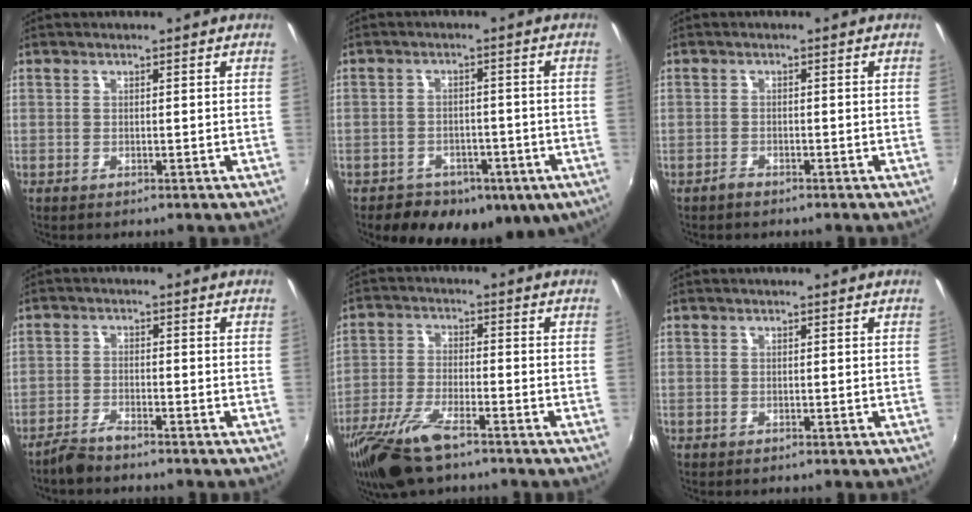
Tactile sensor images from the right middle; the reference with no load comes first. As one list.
[{"total": 16.3, "force": [-10.0, 9.8, 8.3], "torque": [-0.177, -0.003, -0.122]}, {"total": 1.0, "force": [-1.0, 0.1, -0.1], "torque": [-0.002, 0.003, -0.019]}, {"total": 3.7, "force": [-3.4, 0.4, 1.5], "torque": [-0.046, -0.003, -0.068]}, {"total": 11.5, "force": [-8.1, 3.1, 7.6], "torque": [-0.174, -0.029, -0.160]}, {"total": 0.0}]